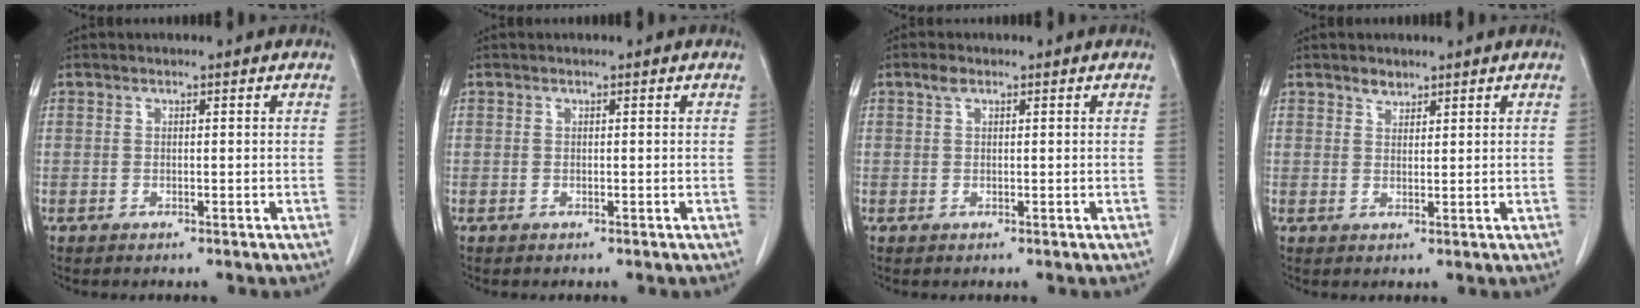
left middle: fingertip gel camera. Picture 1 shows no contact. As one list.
[{"total": 0.0}, {"total": 1.2, "force": [0.7, 0.6, 0.7], "torque": [-0.014, 0.009, 0.013]}, {"total": 1.6, "force": [1.3, 0.8, 0.2], "torque": [-0.003, -0.004, 0.023]}]